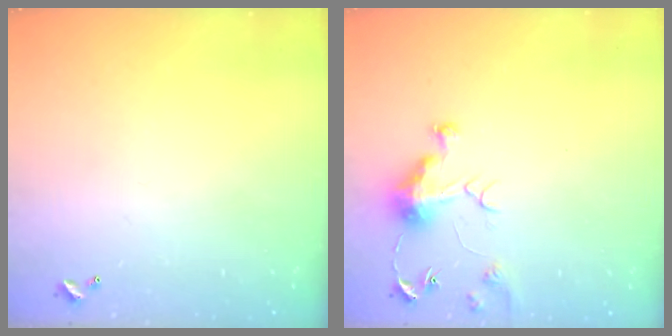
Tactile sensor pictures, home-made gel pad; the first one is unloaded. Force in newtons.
{"total": 7.0, "press": 7.0, "slide": 0.7}